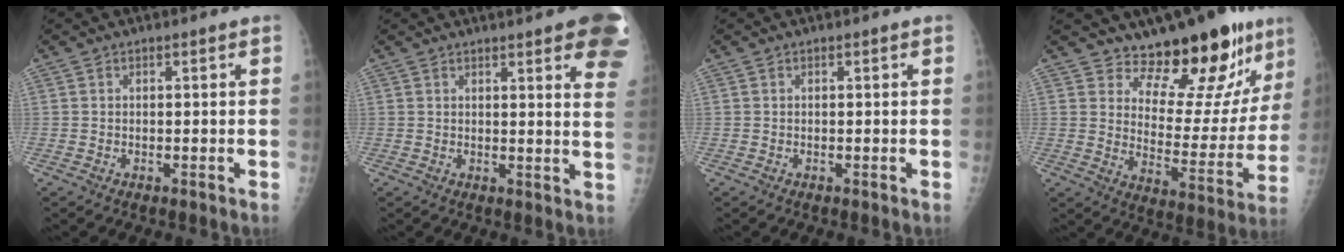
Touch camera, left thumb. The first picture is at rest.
{"total": 14.4, "force": [8.3, 3.1, 11.3], "torque": [-0.120, -0.027, 0.082]}
{"total": 0.0}
{"total": 17.3, "force": [13.4, 6.5, 8.7], "torque": [-0.066, -0.119, 0.189]}